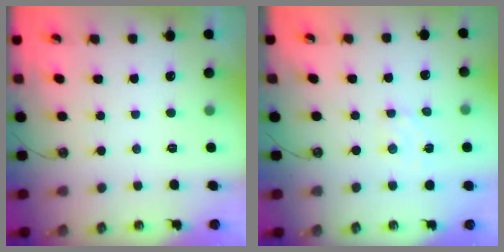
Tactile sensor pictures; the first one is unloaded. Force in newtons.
{"total": 5.0, "press": 4.9, "slide": 0.6}